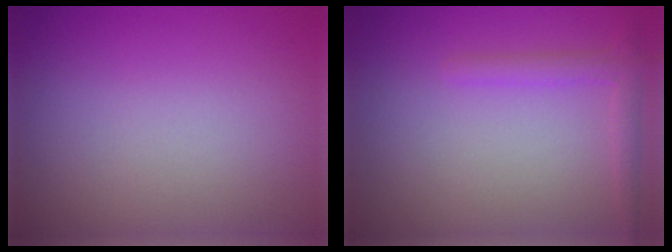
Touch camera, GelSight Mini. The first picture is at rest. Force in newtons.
{"total": 1.9, "press": 1.8, "slide": 0.2}